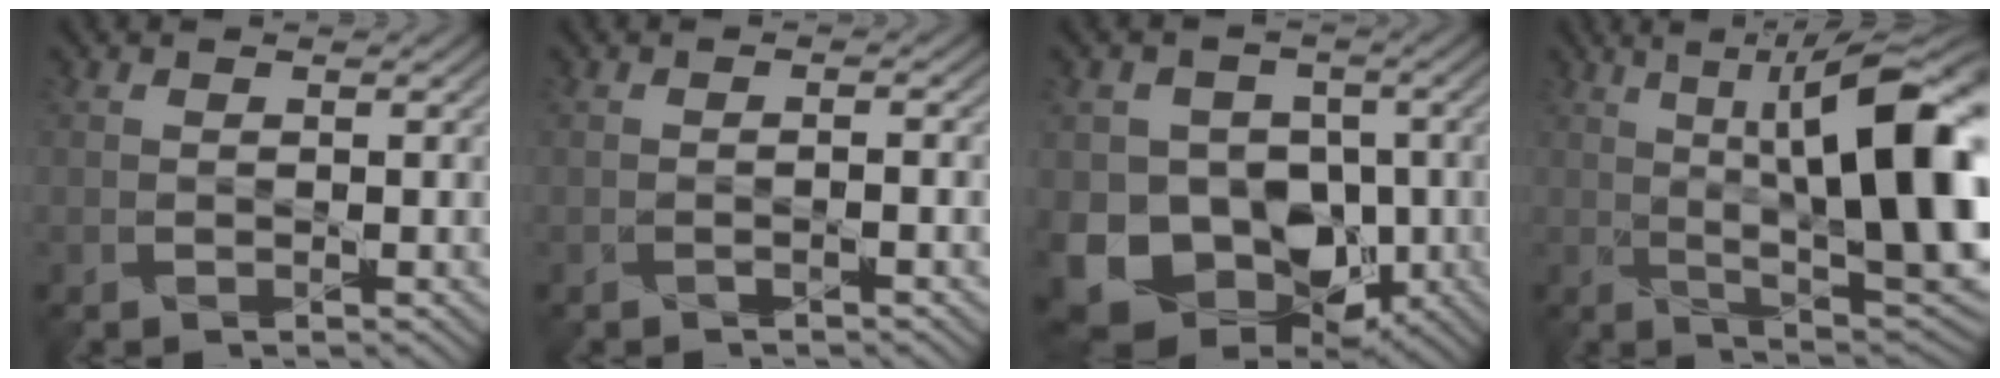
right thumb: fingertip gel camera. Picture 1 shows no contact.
{"total": 0.9, "force": [-0.6, 0.2, 0.6], "torque": [-0.004, 0.005, -0.016]}
{"total": 14.7, "force": [-4.1, 12.6, 6.4], "torque": [-0.136, -0.026, -0.083]}
{"total": 17.2, "force": [2.7, 5.4, 16.1], "torque": [-0.226, 0.025, 0.044]}